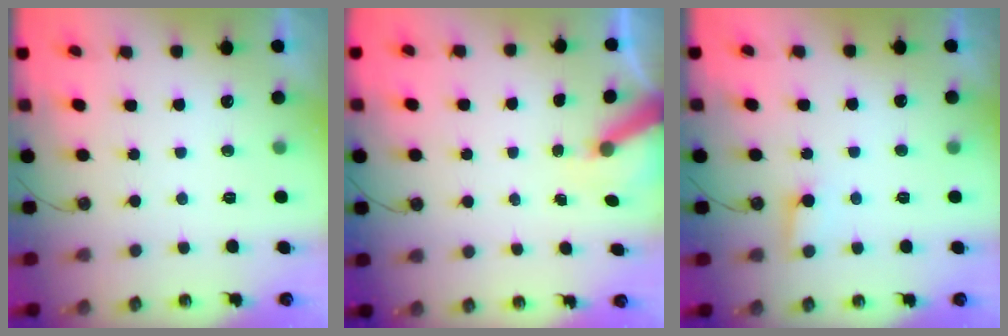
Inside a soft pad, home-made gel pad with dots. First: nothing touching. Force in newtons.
{"total": 6.1, "press": 6.1, "slide": 0.7}
{"total": 5.8, "press": 5.8, "slide": 0.5}